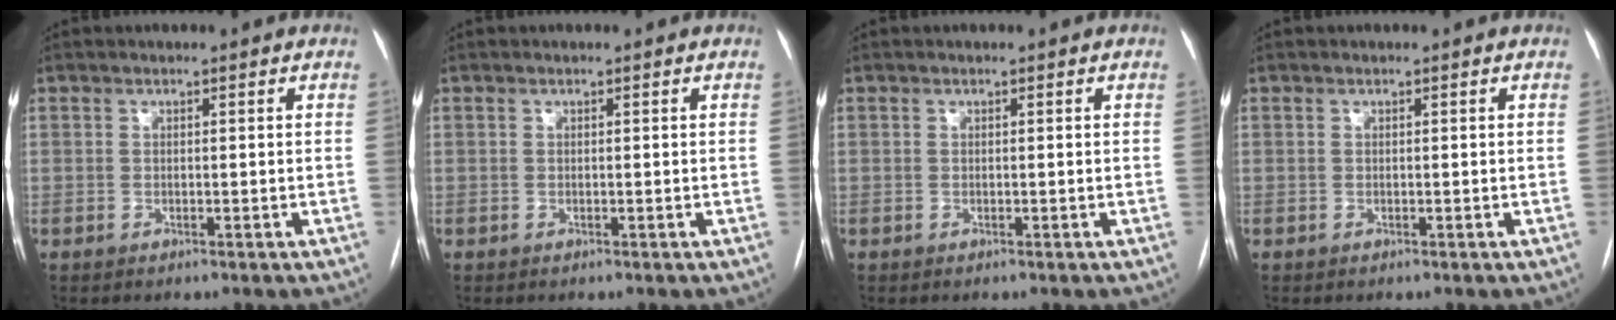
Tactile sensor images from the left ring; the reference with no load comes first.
{"total": 0.0}
{"total": 0.0}
{"total": 0.0}